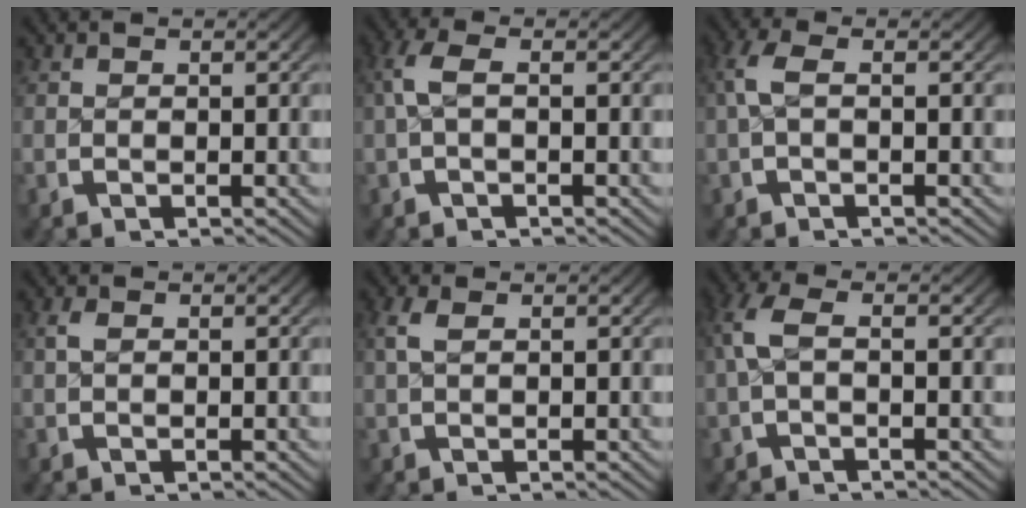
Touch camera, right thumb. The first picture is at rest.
{"total": 2.4, "force": [0.3, 0.9, 2.2], "torque": [-0.055, 0.006, 0.008]}
{"total": 2.2, "force": [0.3, 0.8, 2.0], "torque": [-0.053, 0.005, 0.007]}
{"total": 0.9, "force": [0.4, 0.4, 0.7], "torque": [-0.019, 0.003, 0.011]}
{"total": 1.5, "force": [0.7, 0.5, 1.2], "torque": [-0.030, 0.004, 0.018]}
{"total": 2.8, "force": [0.2, 1.2, 2.5], "torque": [-0.065, 0.005, 0.007]}